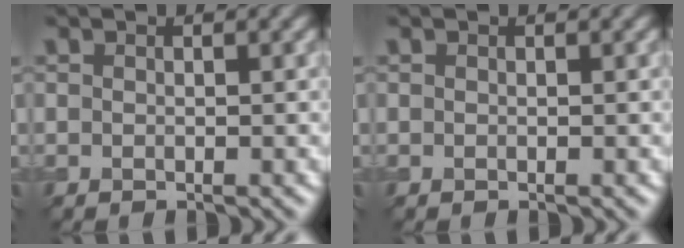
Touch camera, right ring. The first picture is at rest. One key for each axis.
{"total": 0.0}